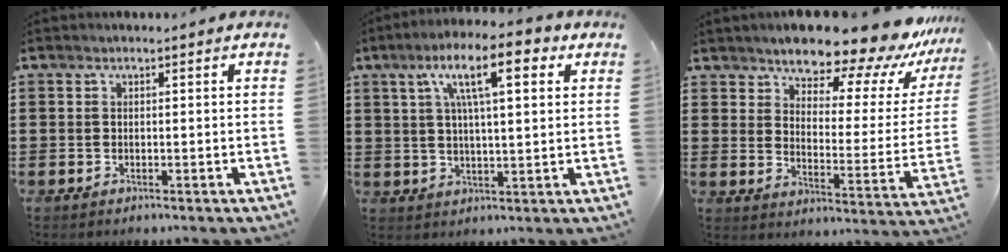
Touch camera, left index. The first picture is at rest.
{"total": 11.7, "force": [5.4, 3.1, 9.9], "torque": [-0.178, 0.005, 0.084]}
{"total": 11.3, "force": [10.1, 2.3, 4.5], "torque": [-0.091, -0.078, 0.173]}